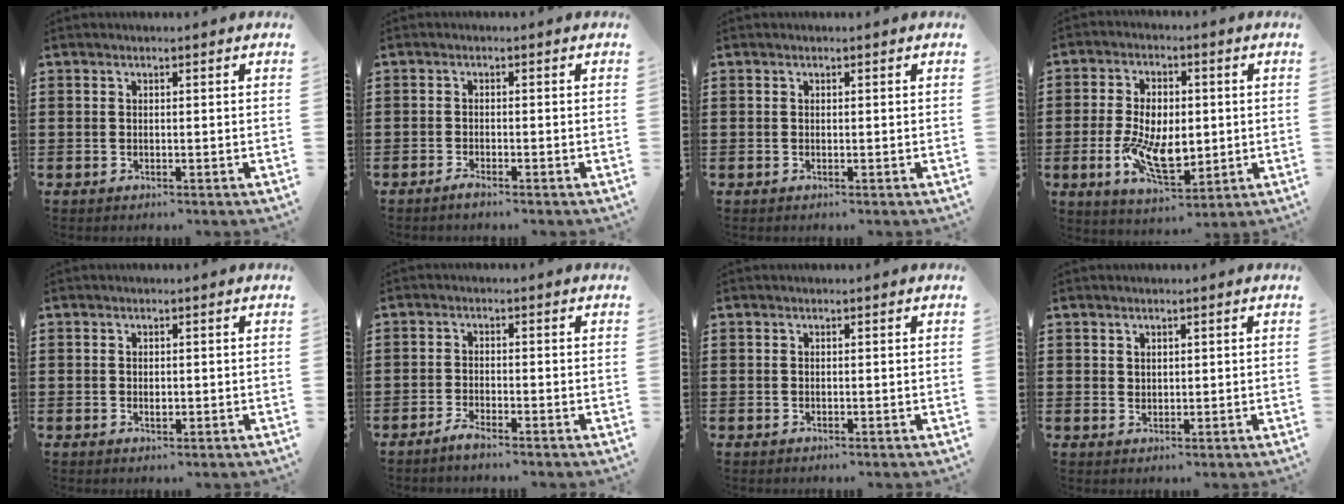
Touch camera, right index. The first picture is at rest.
{"total": 1.3, "force": [-1.2, 0.1, 0.5], "torque": [-0.018, -0.006, -0.025]}
{"total": 0.0}
{"total": 9.7, "force": [-1.3, 5.3, 8.0], "torque": [-0.173, 0.004, -0.023]}
{"total": 1.1, "force": [-0.1, 0.6, 0.9], "torque": [-0.017, 0.001, -0.002]}
{"total": 1.9, "force": [-1.8, 0.0, 0.7], "torque": [-0.021, -0.001, -0.036]}
{"total": 0.0}
{"total": 1.3, "force": [1.1, 0.7, 0.2], "torque": [-0.004, 0.002, 0.021]}